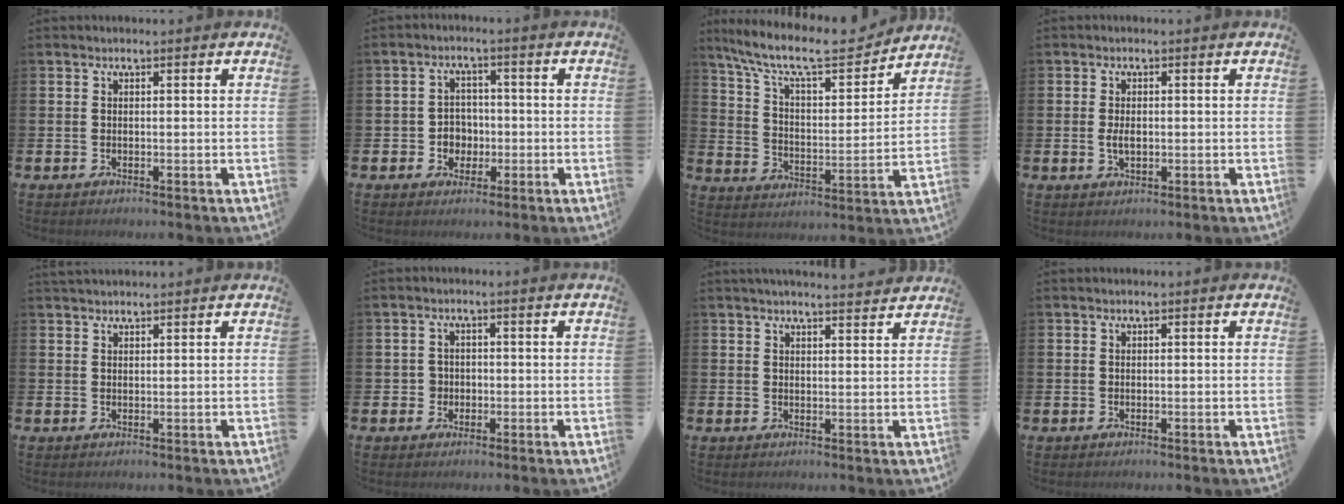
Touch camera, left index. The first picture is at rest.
{"total": 3.5, "force": [-0.6, 3.3, 1.0], "torque": [-0.024, 0.001, -0.020]}
{"total": 10.5, "force": [9.3, 2.4, 4.2], "torque": [-0.118, -0.060, 0.157]}
{"total": 2.1, "force": [-0.1, 1.2, 1.8], "torque": [-0.027, 0.000, -0.005]}
{"total": 1.5, "force": [1.5, 0.2, 0.2], "torque": [-0.003, -0.001, 0.027]}
{"total": 2.1, "force": [-0.5, 2.1, 0.2], "torque": [-0.003, 0.005, -0.016]}
{"total": 3.1, "force": [3.0, -0.1, 0.4], "torque": [-0.003, -0.018, 0.052]}
{"total": 0.0}